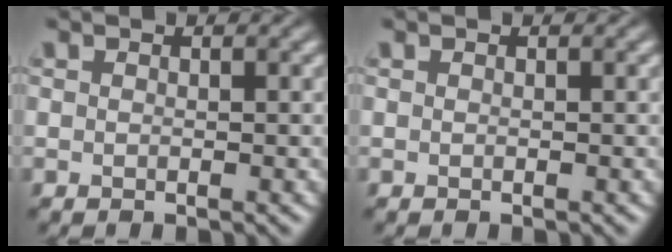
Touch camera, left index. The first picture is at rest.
{"total": 0.0}